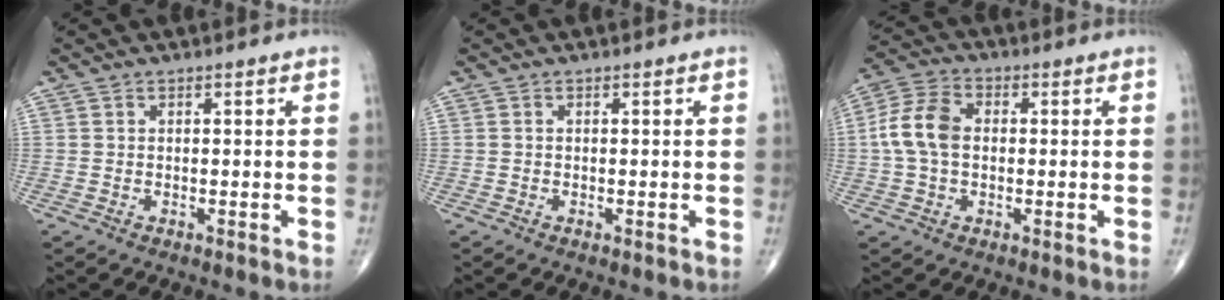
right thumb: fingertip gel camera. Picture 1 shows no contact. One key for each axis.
{"total": 0.0}
{"total": 8.9, "fx": 0.2, "fy": 6.0, "fz": 6.6, "tx": -0.135, "ty": 0.025, "tz": -0.004}